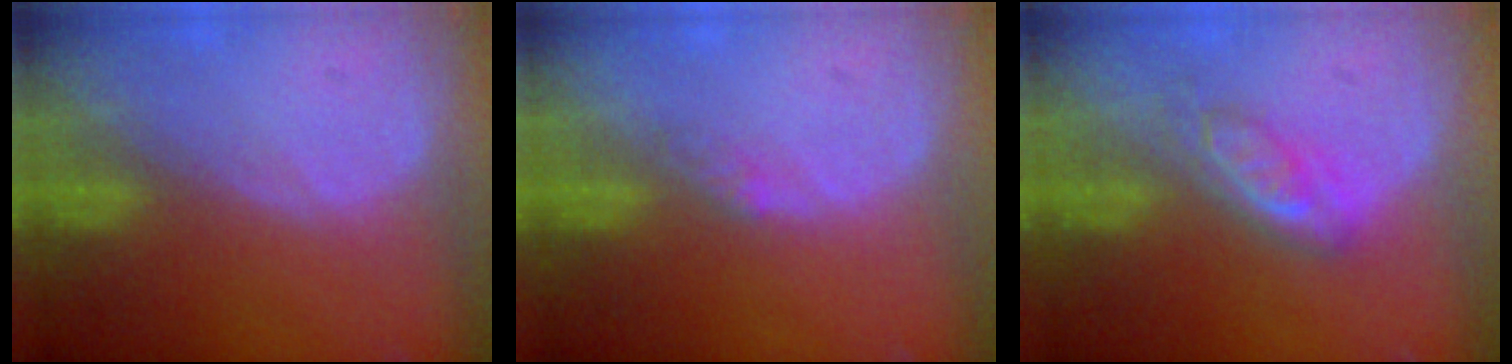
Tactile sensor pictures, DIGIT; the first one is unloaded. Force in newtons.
{"total": 1.8, "press": 1.6, "slide": 1.0}
{"total": 4.9, "press": 4.6, "slide": 1.9}